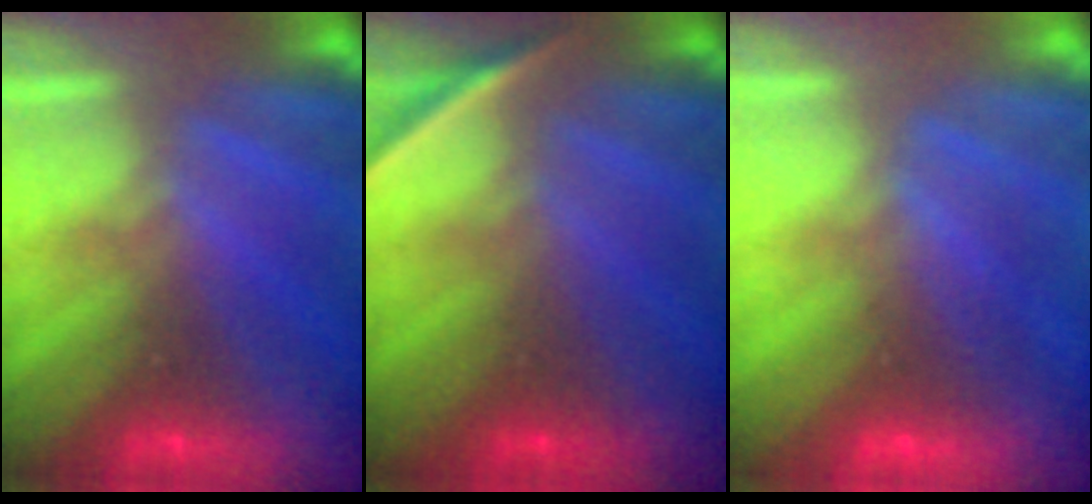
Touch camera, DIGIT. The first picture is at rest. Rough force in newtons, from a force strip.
{"total": 1.7}
{"total": 2.7}